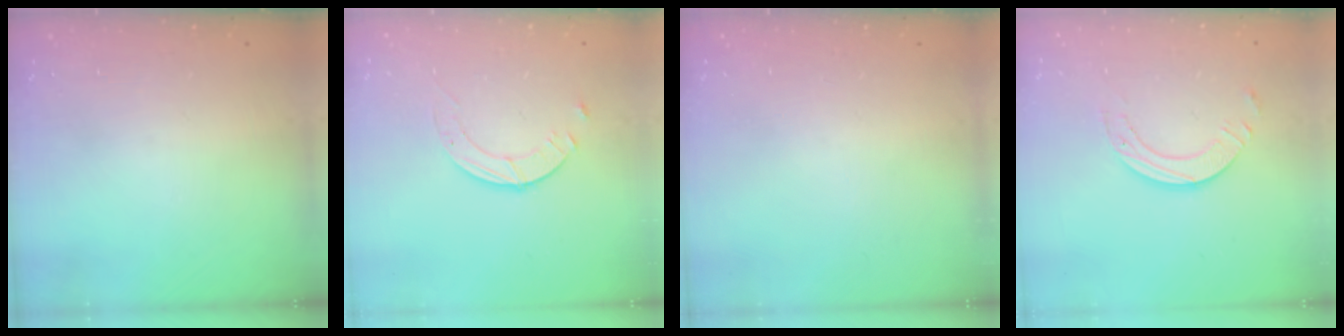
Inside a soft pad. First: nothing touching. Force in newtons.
{"total": 2.3, "press": 2.3, "slide": 0.3}
{"total": 0.0}
{"total": 6.9, "press": 6.9, "slide": 0.7}